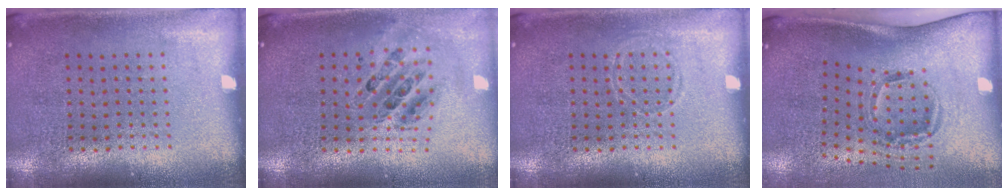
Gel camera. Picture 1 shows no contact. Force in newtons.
{"total": 0.9, "press": 0.9, "slide": 0.2}
{"total": 0.8, "press": 0.7, "slide": 0.2}
{"total": 2.0, "press": 1.2, "slide": 1.6}